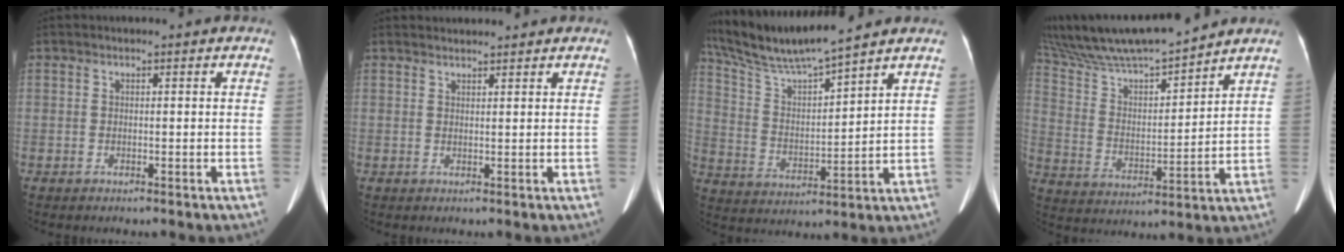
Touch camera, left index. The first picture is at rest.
{"total": 2.7, "force": [2.7, 0.3, 0.2], "torque": [-0.007, 0.022, 0.045]}
{"total": 12.7, "force": [11.6, -1.0, 5.2], "torque": [-0.116, 0.011, 0.225]}
{"total": 18.6, "force": [16.7, 1.7, 8.0], "torque": [-0.157, 0.013, 0.302]}